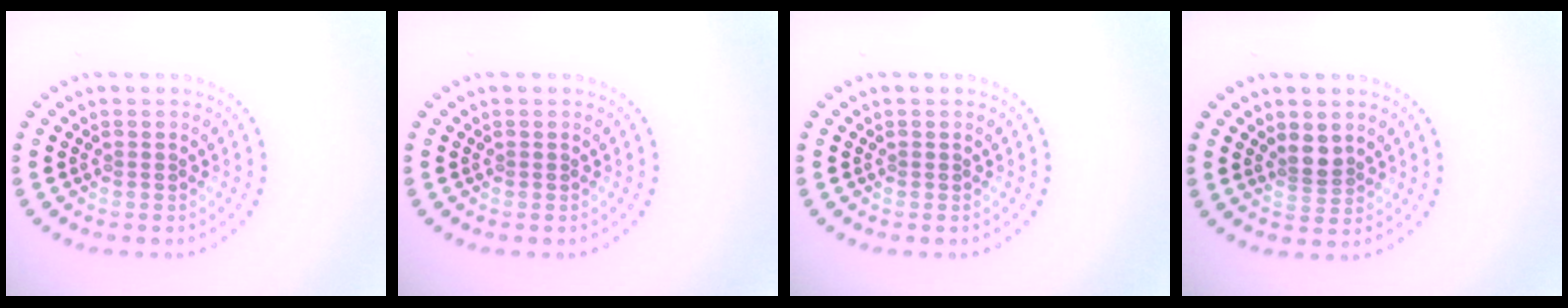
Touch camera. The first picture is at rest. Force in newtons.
{"total": 0.0}
{"total": 0.0}
{"total": 2.1, "press": 1.7, "slide": 1.1}